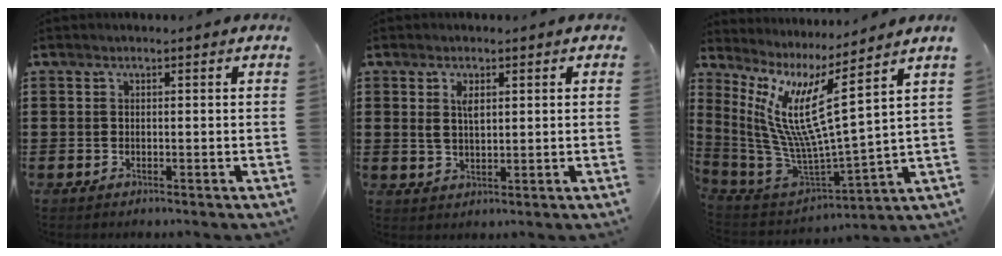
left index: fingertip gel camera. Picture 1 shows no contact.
{"total": 3.0, "force": [1.1, 1.6, 2.3], "torque": [-0.050, 0.007, 0.019]}
{"total": 11.6, "force": [5.1, 1.3, 10.4], "torque": [-0.246, -0.061, 0.072]}